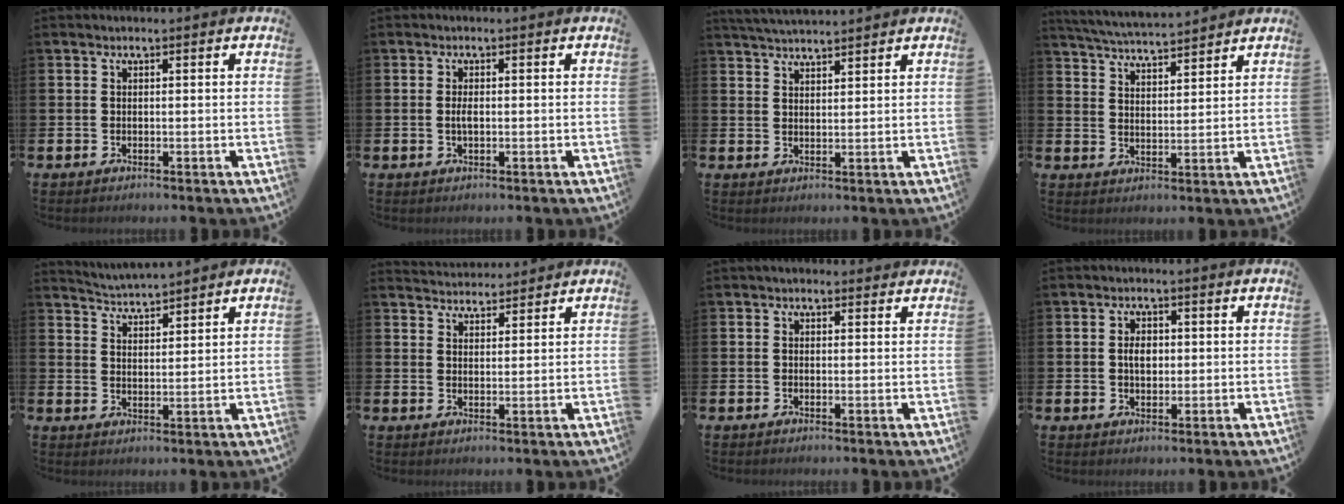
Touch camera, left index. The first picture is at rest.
{"total": 1.5, "force": [0.0, 0.6, 1.4], "torque": [-0.020, 0.000, -0.003]}
{"total": 3.7, "force": [3.7, 0.2, 0.4], "torque": [-0.010, -0.017, 0.066]}
{"total": 5.0, "force": [5.0, 0.2, 0.4], "torque": [-0.026, -0.032, 0.089]}
{"total": 3.9, "force": [3.9, -0.1, -0.3], "torque": [-0.005, -0.028, 0.070]}
{"total": 3.5, "force": [3.4, 0.7, -0.4], "torque": [0.004, -0.018, 0.061]}
{"total": 1.0, "force": [0.8, 0.6, 0.3], "torque": [0.001, 0.006, 0.011]}
{"total": 2.7, "force": [0.3, 1.8, 1.9], "torque": [-0.017, -0.001, 0.000]}